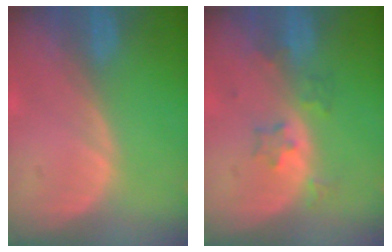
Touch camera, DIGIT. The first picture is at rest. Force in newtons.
{"total": 3.8, "press": 3.5, "slide": 1.3}